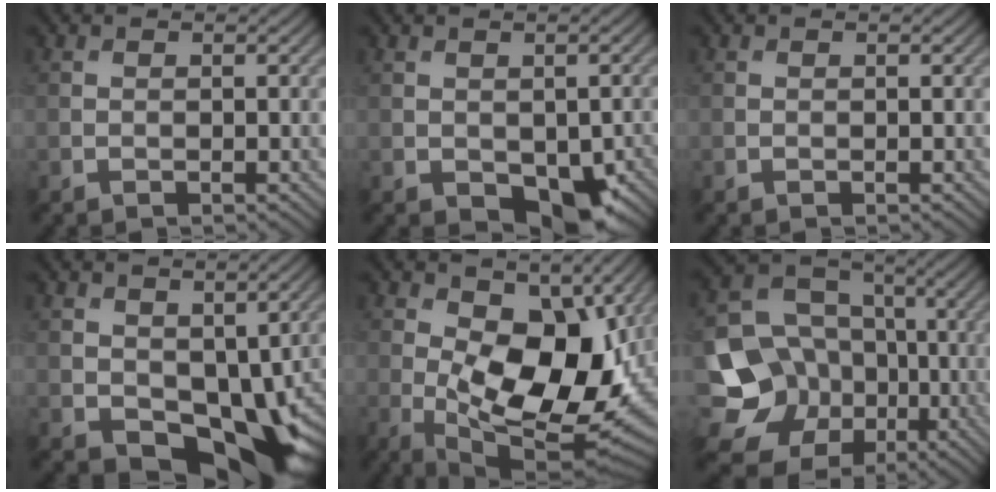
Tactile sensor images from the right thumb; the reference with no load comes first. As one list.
[{"total": 7.3, "force": [-2.4, 4.6, 5.1], "torque": [-0.080, -0.031, -0.018]}, {"total": 0.0}, {"total": 11.9, "force": [-0.6, 8.0, 8.8], "torque": [-0.138, -0.047, 0.017]}, {"total": 14.5, "force": [1.8, 7.7, 12.2], "torque": [-0.199, -0.012, 0.031]}, {"total": 17.1, "force": [-5.2, 14.7, 6.9], "torque": [-0.175, -0.028, -0.099]}]